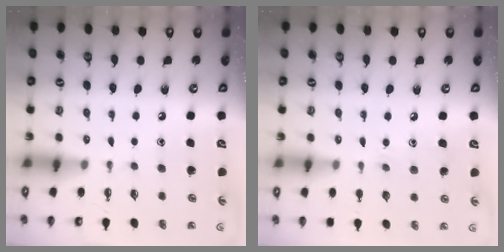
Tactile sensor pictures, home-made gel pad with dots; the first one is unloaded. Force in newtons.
{"total": 8.3, "press": 8.2, "slide": 0.5}